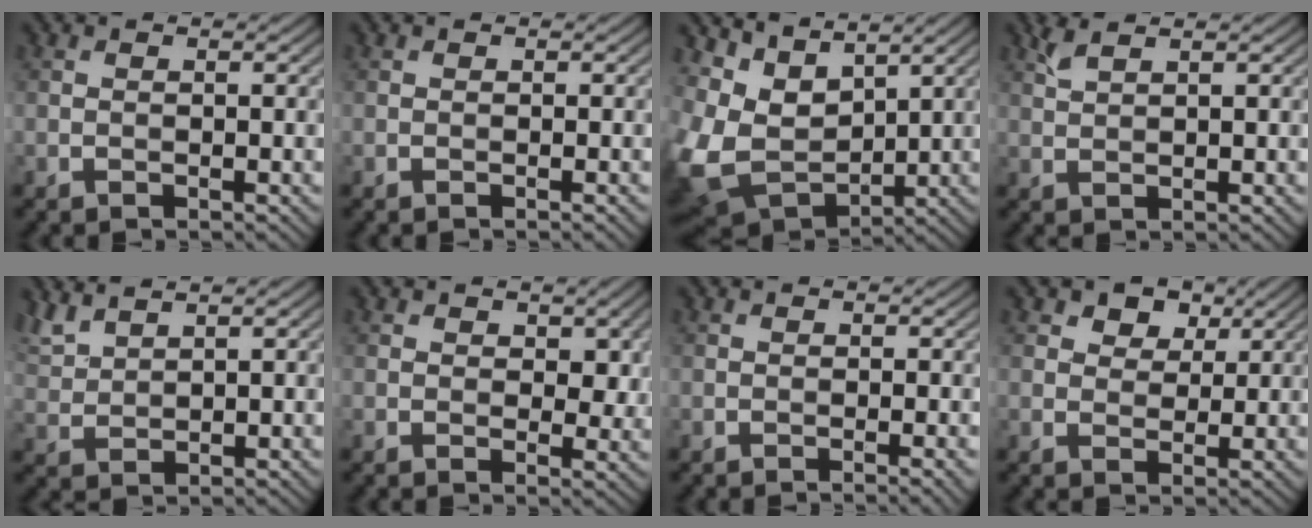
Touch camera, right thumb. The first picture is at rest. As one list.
[{"total": 0.0}, {"total": 9.2, "force": [4.7, 5.6, 5.6], "torque": [-0.169, 0.002, 0.093]}, {"total": 1.9, "force": [1.5, 0.3, 1.2], "torque": [-0.036, 0.007, 0.037]}, {"total": 3.9, "force": [3.4, 0.8, 1.8], "torque": [-0.054, 0.010, 0.079]}, {"total": 3.8, "force": [1.2, 2.4, 2.6], "torque": [-0.042, -0.007, 0.018]}, {"total": 0.9, "force": [-0.3, 0.1, 0.8], "torque": [-0.014, -0.002, -0.008]}, {"total": 5.1, "force": [3.0, 3.4, 2.4], "torque": [-0.044, -0.009, 0.054]}]